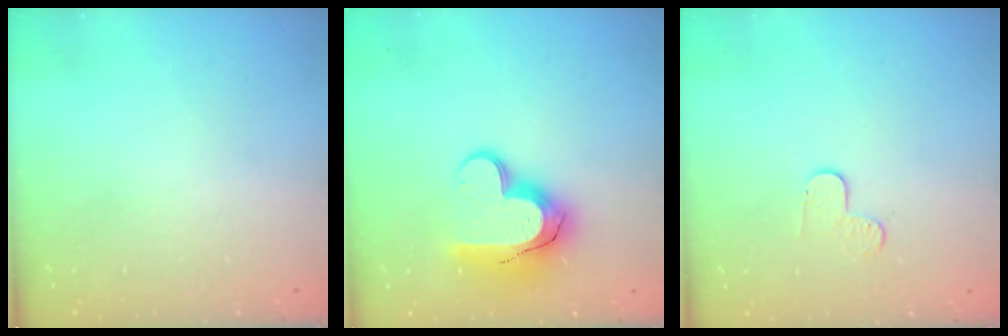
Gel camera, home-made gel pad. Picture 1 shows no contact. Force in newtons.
{"total": 15.2, "press": 15.1, "slide": 1.1}
{"total": 3.8, "press": 3.8, "slide": 0.3}